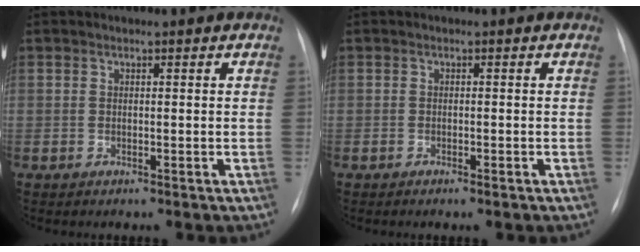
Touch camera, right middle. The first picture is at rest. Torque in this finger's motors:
{"motor_torque": [-0.40, -0.05, -0.03, -0.01]}